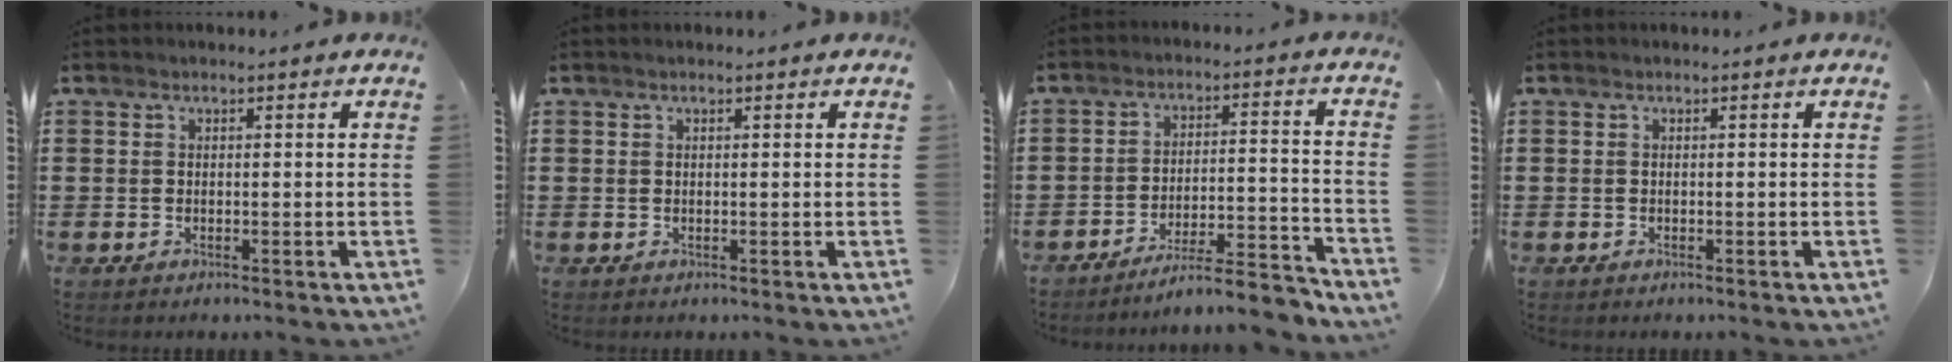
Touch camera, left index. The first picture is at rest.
{"total": 0.0}
{"total": 6.9, "force": [-6.2, 0.1, 3.0], "torque": [-0.049, -0.001, -0.117]}
{"total": 0.0}